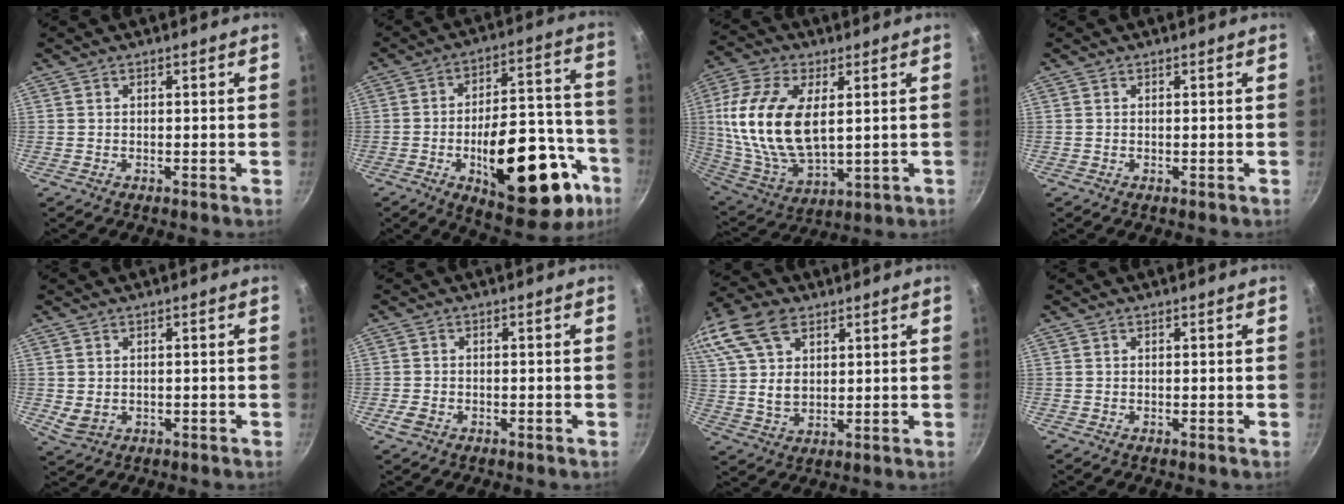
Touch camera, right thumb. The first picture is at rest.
{"total": 26.9, "force": [-10.4, 12.4, 21.5], "torque": [-0.247, 0.053, -0.133]}
{"total": 20.8, "force": [3.3, 11.1, 17.2], "torque": [-0.344, -0.011, 0.073]}
{"total": 0.0}
{"total": 3.1, "force": [-0.2, 2.4, 1.9], "torque": [-0.034, -0.001, 0.010]}
{"total": 1.2, "force": [-0.5, 0.9, 0.7], "torque": [-0.015, 0.003, -0.008]}
{"total": 21.7, "force": [10.6, 13.9, 12.9], "torque": [-0.295, 0.030, 0.204]}
{"total": 0.0}